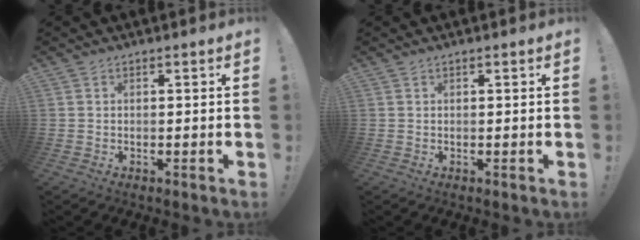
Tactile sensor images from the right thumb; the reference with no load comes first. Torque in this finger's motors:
{"motor_torque": [-0.04, 0.12, -0.15, 0.07, 0.02]}